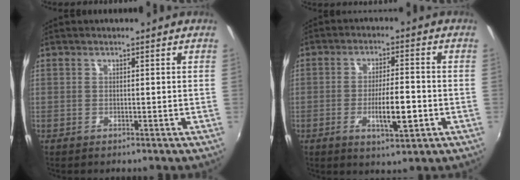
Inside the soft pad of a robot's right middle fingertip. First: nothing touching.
{"total": 7.7, "force": [-2.4, 1.7, 7.1], "torque": [-0.132, -0.009, -0.033]}